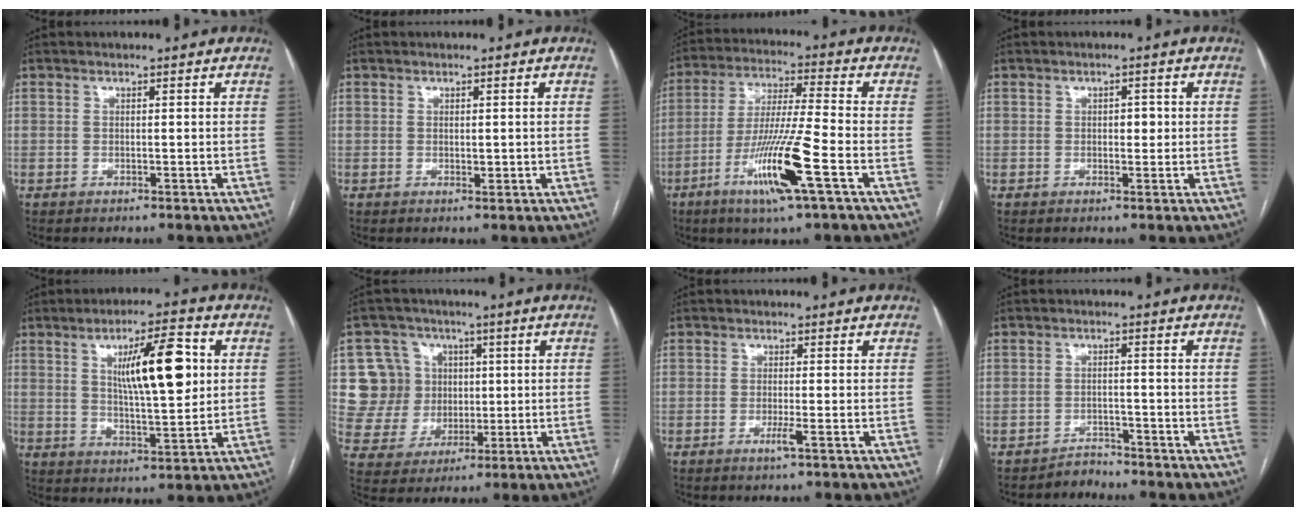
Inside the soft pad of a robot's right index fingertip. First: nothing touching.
{"total": 1.2, "force": [0.1, 0.6, 1.0], "torque": [-0.014, -0.004, 0.005]}
{"total": 13.4, "force": [-5.6, -0.4, 12.1], "torque": [-0.241, -0.020, -0.106]}
{"total": 1.3, "force": [0.0, 0.7, 1.1], "torque": [-0.012, 0.002, -0.001]}
{"total": 12.1, "force": [3.2, 2.3, 11.5], "torque": [-0.186, 0.006, 0.054]}
{"total": 10.5, "force": [2.4, 10.0, 1.8], "torque": [-0.045, 0.036, 0.053]}
{"total": 1.7, "force": [-0.7, -0.2, 1.5], "torque": [-0.028, -0.004, -0.013]}
{"total": 2.3, "force": [-2.1, 0.3, -0.7], "torque": [0.017, -0.005, -0.035]}